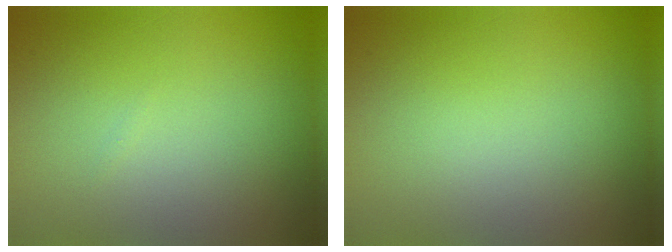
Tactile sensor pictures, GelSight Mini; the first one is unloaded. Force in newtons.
{"total": 0.0}